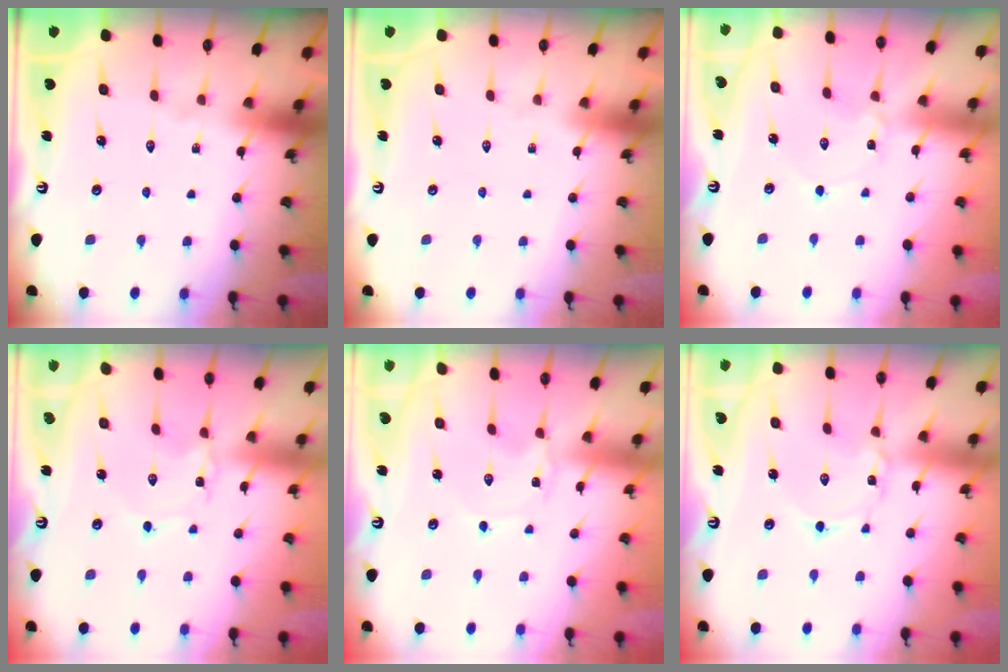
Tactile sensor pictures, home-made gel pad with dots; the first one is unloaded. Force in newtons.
{"total": 0.0}
{"total": 1.2, "press": 1.2, "slide": 0.0}
{"total": 0.9, "press": 0.9, "slide": 0.1}
{"total": 0.6, "press": 0.6, "slide": 0.1}
{"total": 2.3, "press": 2.3, "slide": 0.2}